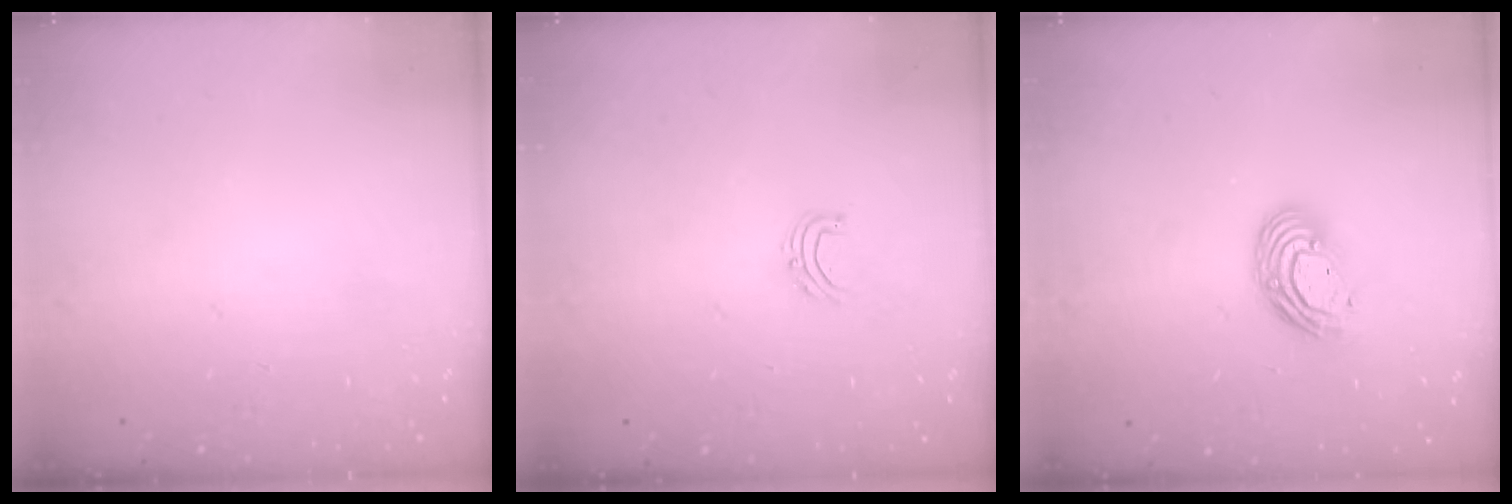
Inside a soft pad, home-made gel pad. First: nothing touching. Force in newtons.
{"total": 4.7, "press": 4.7, "slide": 0.3}
{"total": 9.8, "press": 9.8, "slide": 0.6}